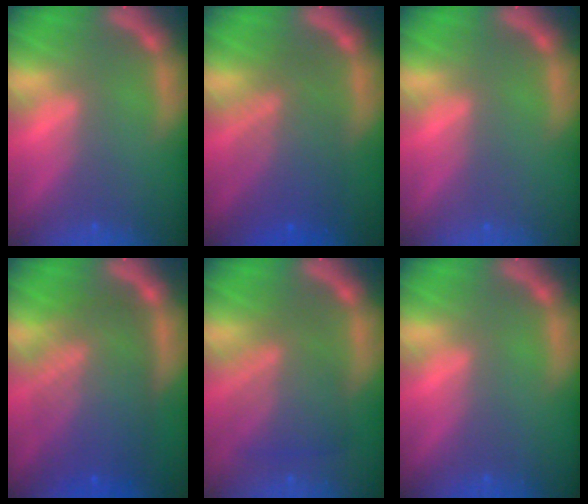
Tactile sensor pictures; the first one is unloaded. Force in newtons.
{"total": 7.0}
{"total": 0.0}
{"total": 10.0}
{"total": 6.5}
{"total": 0.0}